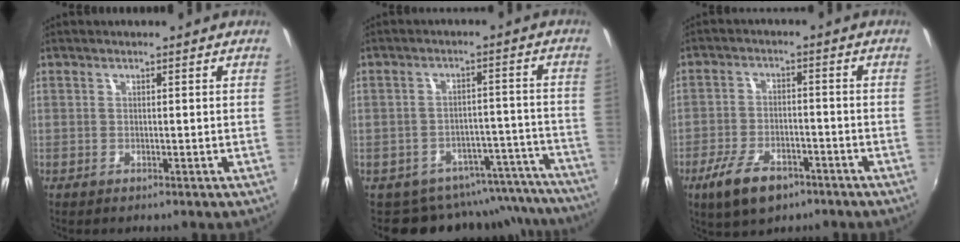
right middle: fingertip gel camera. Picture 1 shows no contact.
{"total": 14.0, "force": [-12.9, 5.5, 0.3], "torque": [0.021, 0.072, -0.154]}
{"total": 9.6, "force": [-6.1, 4.5, 5.9], "torque": [-0.139, -0.010, -0.103]}